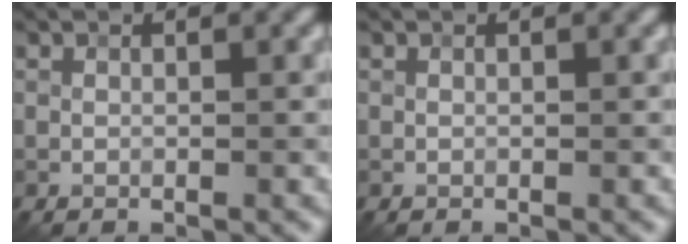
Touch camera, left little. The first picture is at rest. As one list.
[{"total": 0.0}]